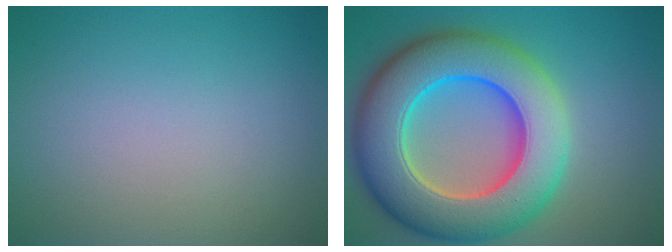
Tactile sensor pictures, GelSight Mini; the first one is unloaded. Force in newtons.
{"total": 13.3, "press": 13.1, "slide": 2.1}